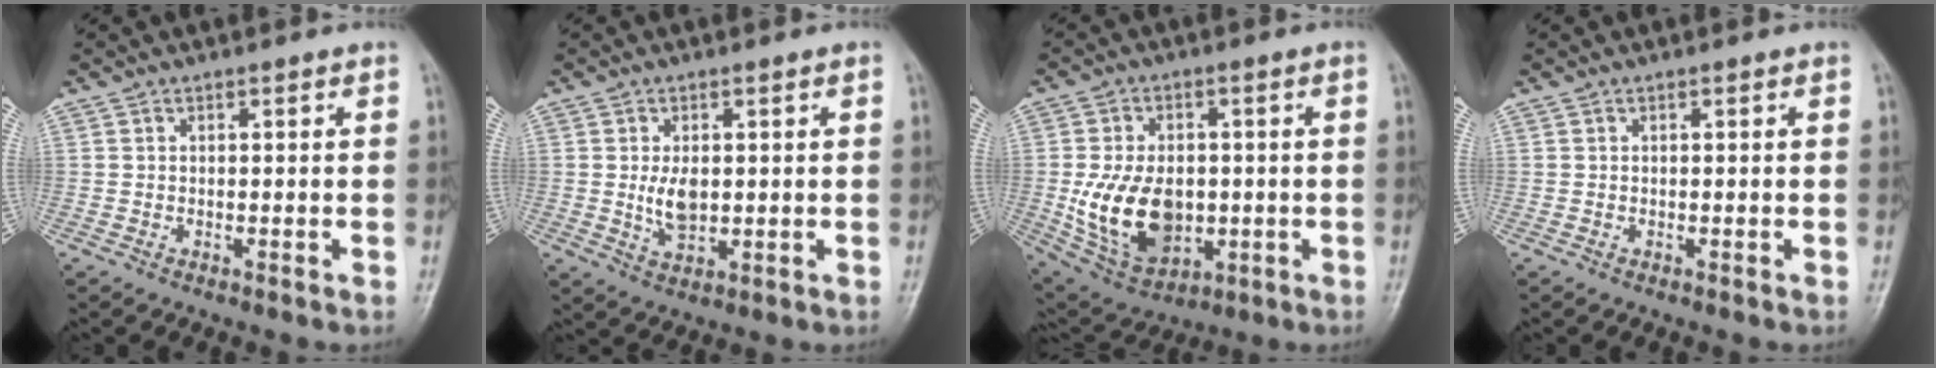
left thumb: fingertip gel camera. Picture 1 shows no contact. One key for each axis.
{"total": 4.9, "fx": 0.4, "fy": 2.8, "fz": 4.0, "tx": -0.069, "ty": -0.010, "tz": 0.012}
{"total": 15.0, "fx": -1.3, "fy": 10.2, "fz": 10.9, "tx": -0.172, "ty": -0.007, "tz": -0.001}
{"total": 0.0}